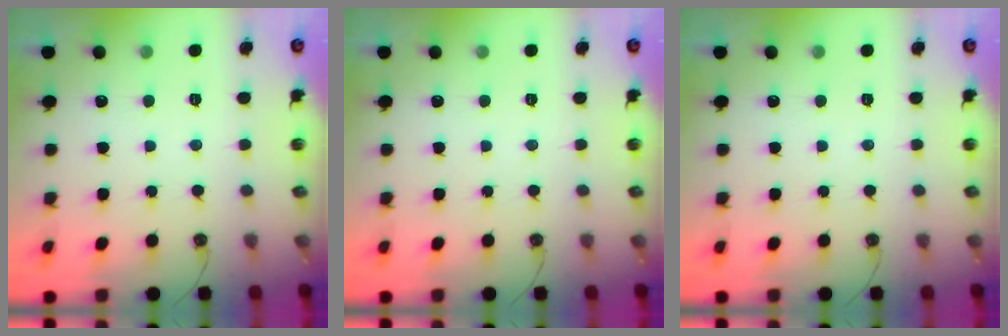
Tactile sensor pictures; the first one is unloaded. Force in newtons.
{"total": 0.0}
{"total": 0.0}